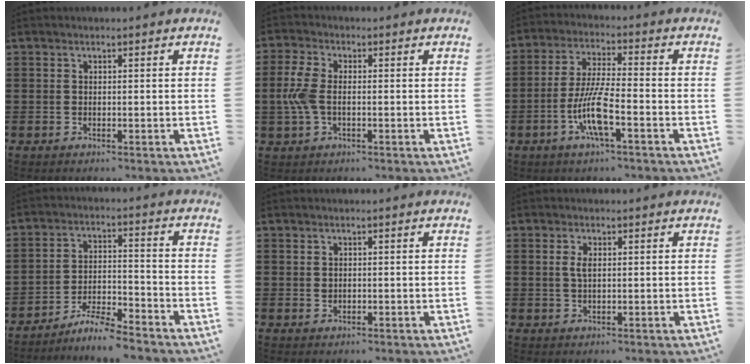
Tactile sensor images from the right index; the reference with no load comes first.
{"total": 5.4, "force": [-0.4, 2.9, 4.5], "torque": [-0.121, -0.005, -0.017]}
{"total": 8.7, "force": [-3.5, 1.6, 7.8], "torque": [-0.173, -0.013, -0.074]}
{"total": 5.8, "force": [-5.5, -0.2, 1.8], "torque": [-0.038, -0.002, -0.109]}
{"total": 0.8, "force": [0.1, 0.7, 0.4], "torque": [-0.011, 0.005, 0.002]}
{"total": 2.2, "force": [0.4, 0.9, 2.0], "torque": [-0.042, 0.006, 0.005]}